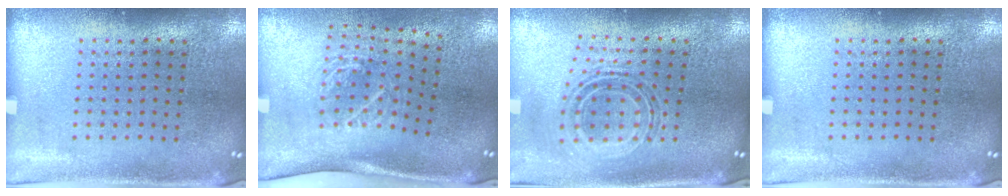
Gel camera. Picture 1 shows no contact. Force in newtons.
{"total": 1.8, "press": 1.3, "slide": 1.3}
{"total": 0.8, "press": 0.8, "slide": 0.3}
{"total": 0.0}